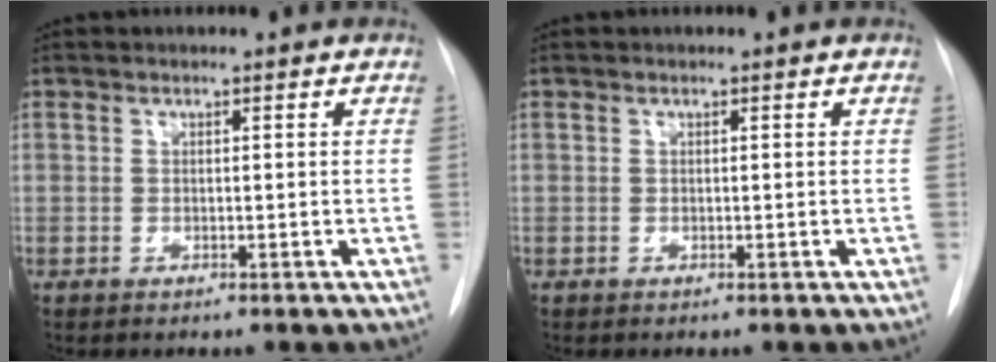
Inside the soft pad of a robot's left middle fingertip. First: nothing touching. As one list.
[{"total": 0.0}]